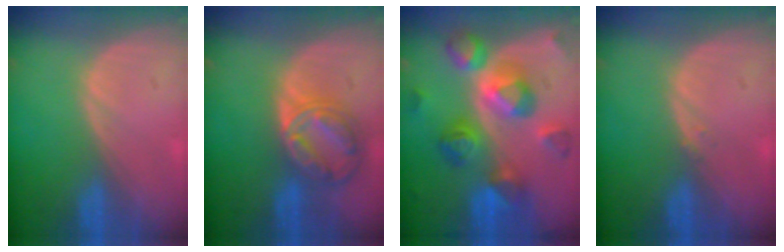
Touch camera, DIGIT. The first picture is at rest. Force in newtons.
{"total": 8.5, "press": 7.2, "slide": 4.5}
{"total": 11.3, "press": 11.2, "slide": 1.0}
{"total": 0.6, "press": 0.5, "slide": 0.3}